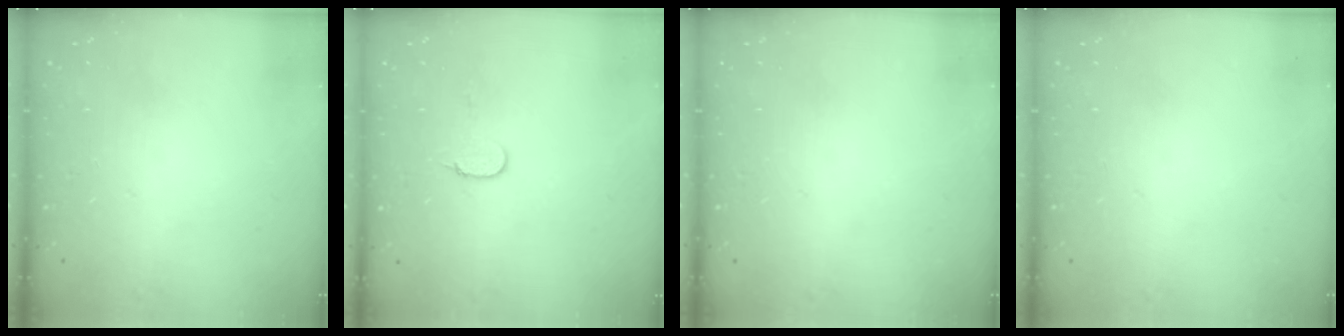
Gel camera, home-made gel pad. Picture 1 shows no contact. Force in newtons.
{"total": 5.9, "press": 5.9, "slide": 0.5}
{"total": 0.0}
{"total": 0.0}